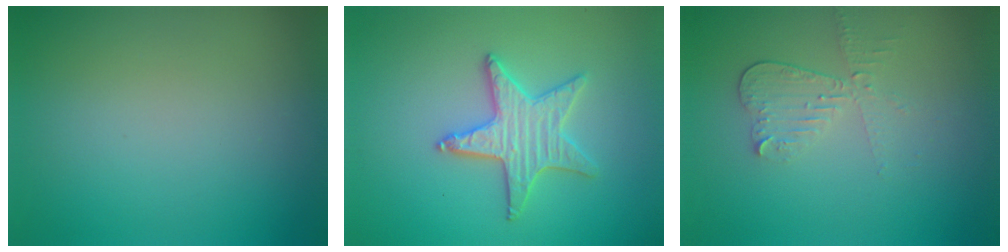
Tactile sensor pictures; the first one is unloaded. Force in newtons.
{"total": 3.3, "press": 3.3, "slide": 0.4}
{"total": 2.8, "press": 2.5, "slide": 1.3}